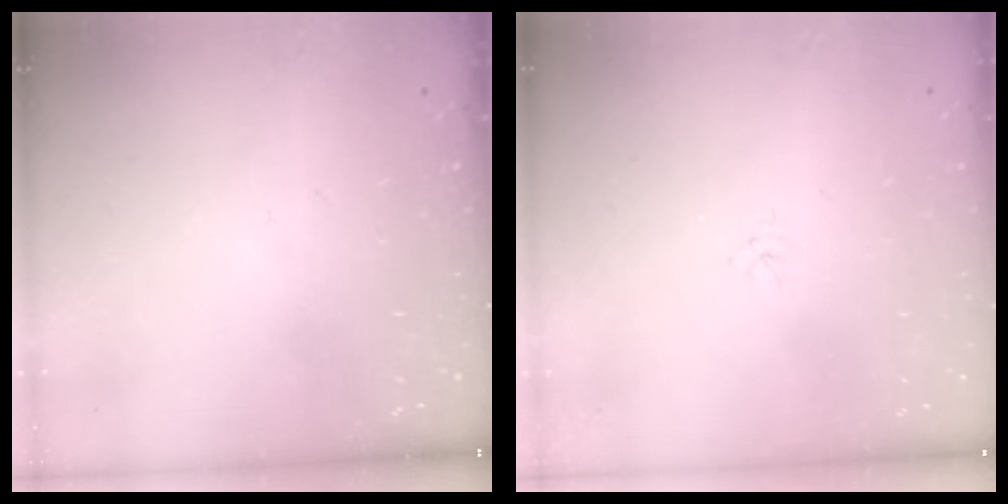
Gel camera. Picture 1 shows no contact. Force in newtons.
{"total": 1.5, "press": 1.5, "slide": 0.1}